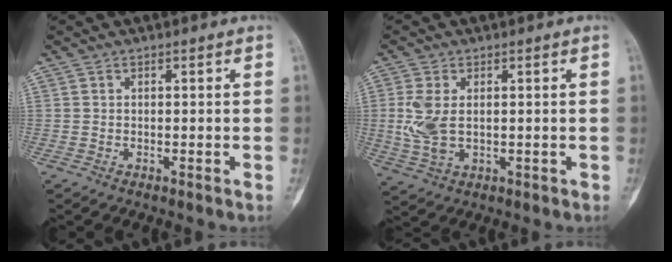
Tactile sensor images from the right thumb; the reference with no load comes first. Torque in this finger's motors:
{"motor_torque": [0.05, 0.12, 0.44, 0.41, 0.04]}